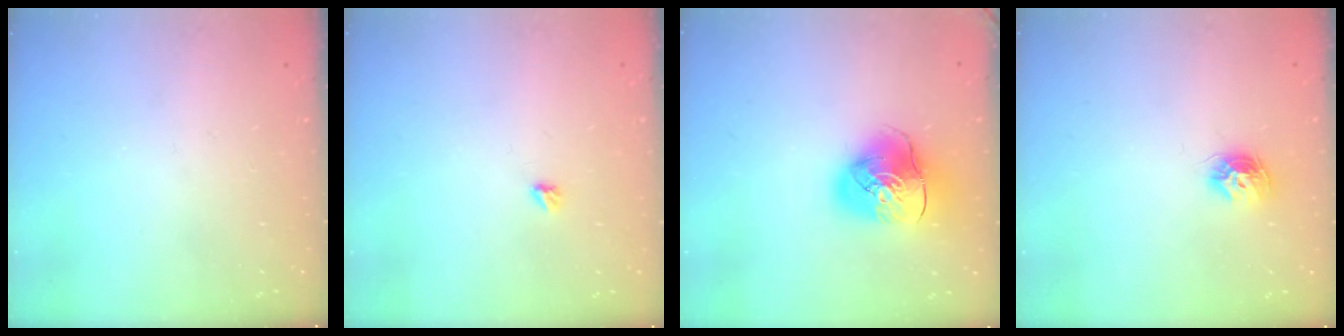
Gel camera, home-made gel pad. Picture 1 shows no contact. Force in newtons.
{"total": 2.9, "press": 2.9, "slide": 0.5}
{"total": 12.1, "press": 11.9, "slide": 1.9}
{"total": 8.3, "press": 8.3, "slide": 0.2}